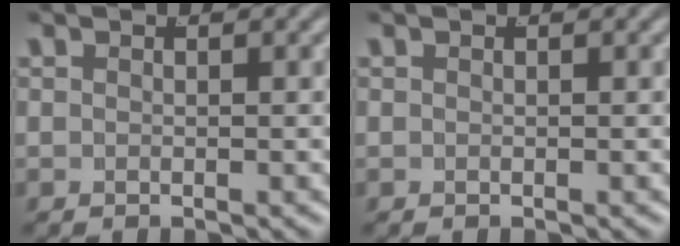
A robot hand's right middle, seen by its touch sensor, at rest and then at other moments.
{"total": 0.0}